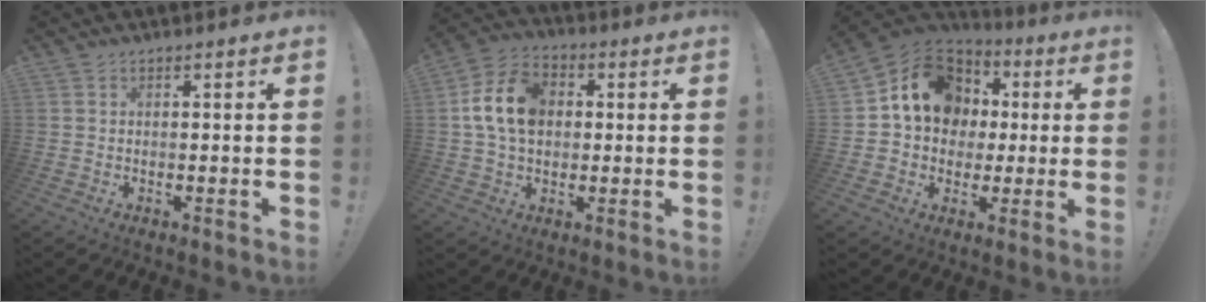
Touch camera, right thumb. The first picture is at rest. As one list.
[{"total": 14.1, "force": [2.1, 10.2, 9.4], "torque": [-0.168, 0.010, 0.042]}, {"total": 15.5, "force": [3.5, 12.8, 8.0], "torque": [-0.106, -0.002, 0.078]}]